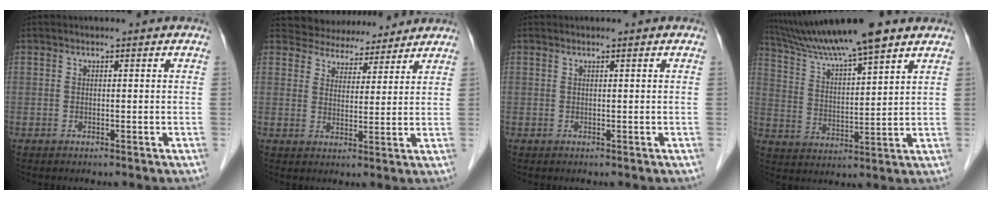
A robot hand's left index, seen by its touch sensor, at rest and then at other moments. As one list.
[{"total": 7.8, "force": [7.3, 2.8, 0.1], "torque": [0.004, 0.014, 0.098]}, {"total": 0.0}, {"total": 14.0, "force": [11.6, 0.5, 7.8], "torque": [-0.139, 0.017, 0.206]}]